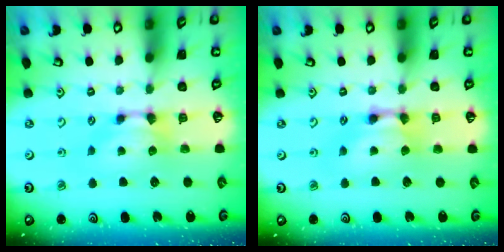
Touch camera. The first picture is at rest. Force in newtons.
{"total": 1.7, "press": 1.7, "slide": 0.1}